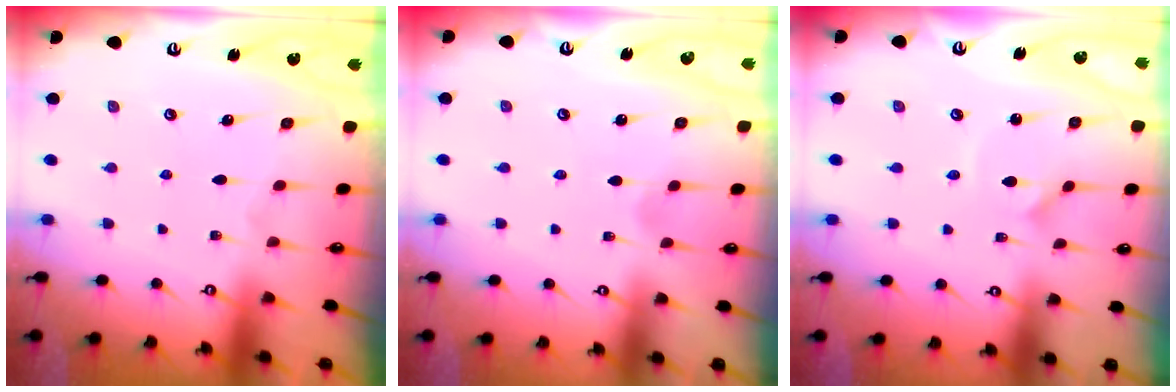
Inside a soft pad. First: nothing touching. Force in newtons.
{"total": 0.9, "press": 0.9, "slide": 0.2}
{"total": 1.2, "press": 1.2, "slide": 0.1}